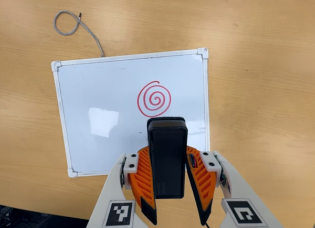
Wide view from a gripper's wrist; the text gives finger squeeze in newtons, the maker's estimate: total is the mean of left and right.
{"total": 9.2, "left": 7.2, "right": 11.2}